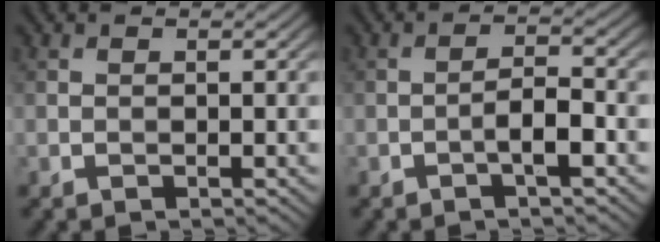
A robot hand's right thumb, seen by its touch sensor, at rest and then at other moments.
{"total": 3.1, "force": [-1.4, 0.6, 2.7], "torque": [-0.049, 0.013, -0.033]}